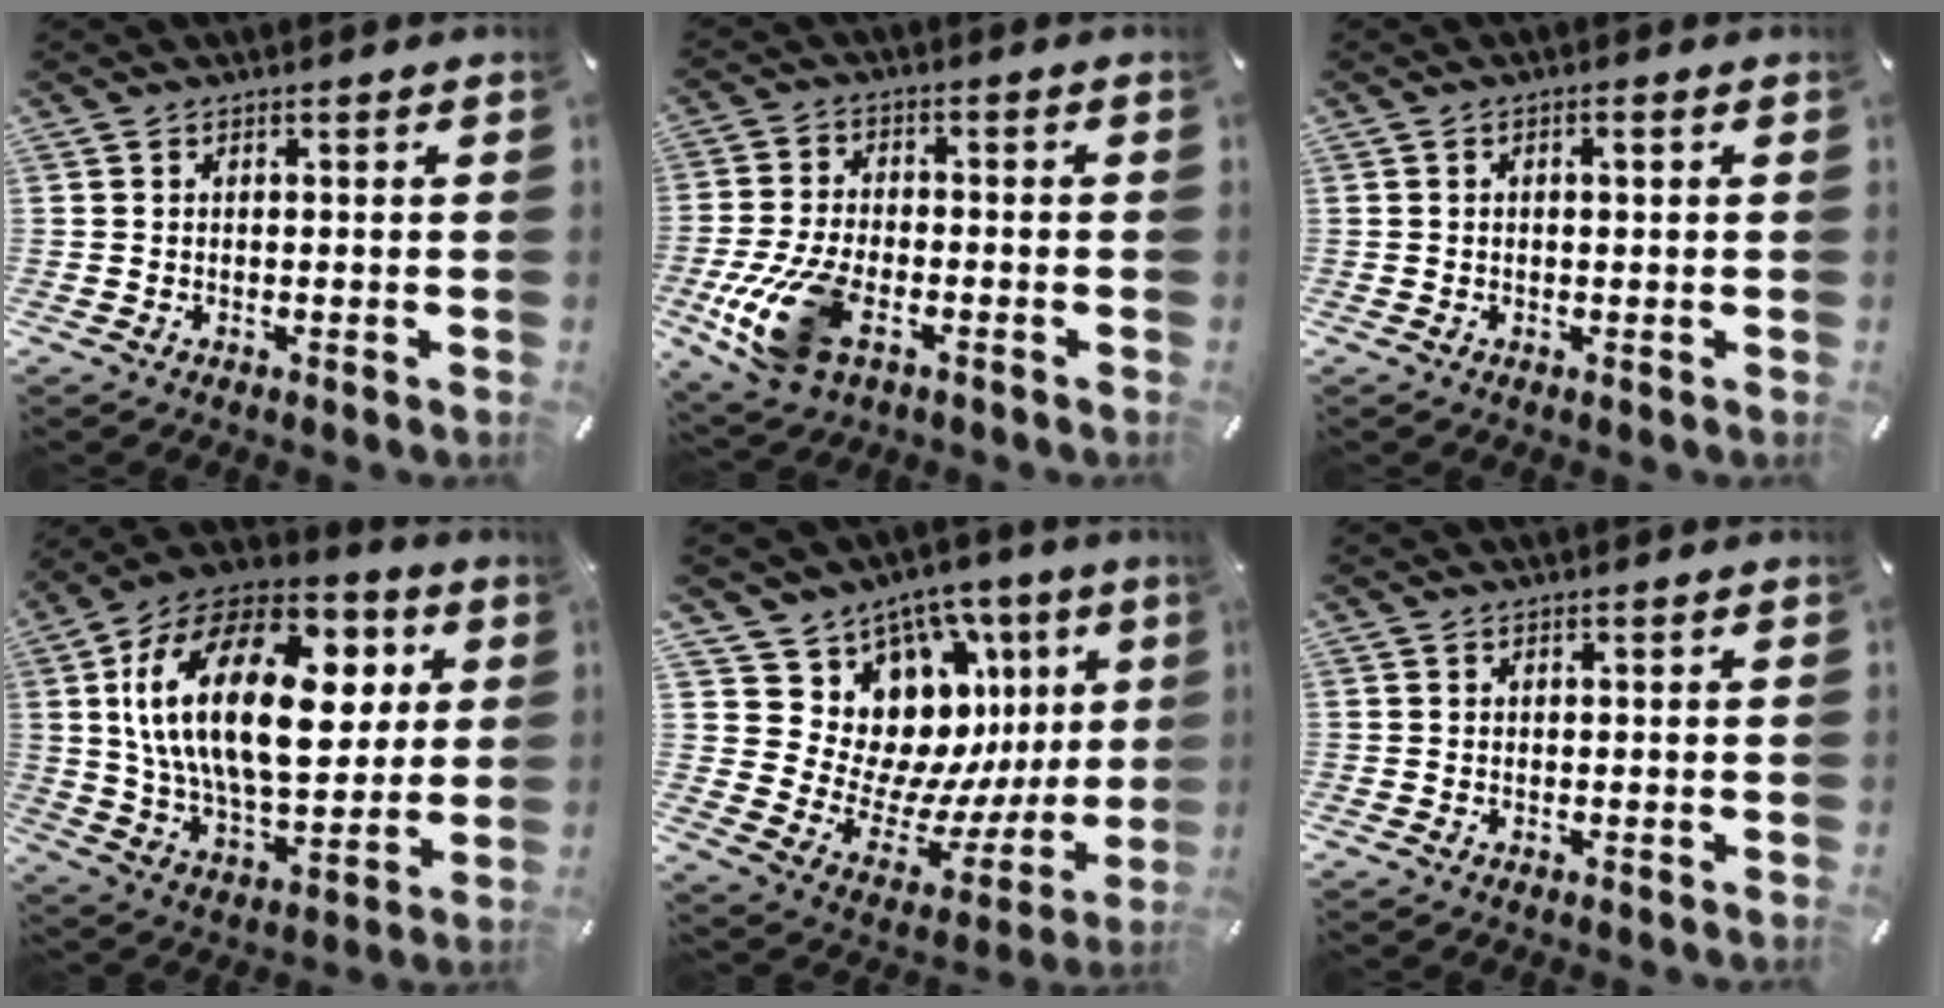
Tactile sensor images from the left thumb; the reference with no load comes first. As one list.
[{"total": 14.1, "force": [-5.3, 7.7, 10.5], "torque": [-0.232, 0.004, -0.093]}, {"total": 1.5, "force": [0.2, 0.5, 1.4], "torque": [-0.026, 0.003, 0.001]}, {"total": 27.9, "force": [6.3, 15.6, 22.2], "torque": [-0.422, -0.017, 0.103]}, {"total": 13.4, "force": [7.1, 10.6, 4.1], "torque": [-0.039, -0.108, 0.146]}, {"total": 0.0}]